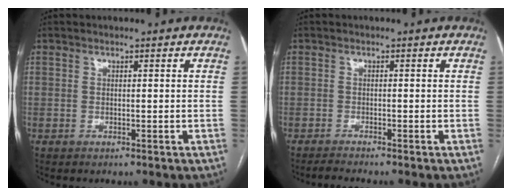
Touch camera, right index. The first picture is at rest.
{"total": 2.0, "force": [-1.8, -0.7, 0.6], "torque": [-0.017, -0.009, -0.033]}